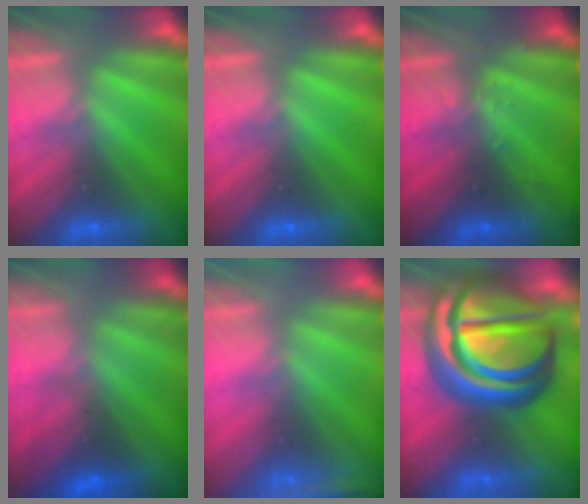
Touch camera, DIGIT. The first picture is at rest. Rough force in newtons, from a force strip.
{"total": 0.0}
{"total": 2.4}
{"total": 2.9}
{"total": 2.7}
{"total": 7.4}